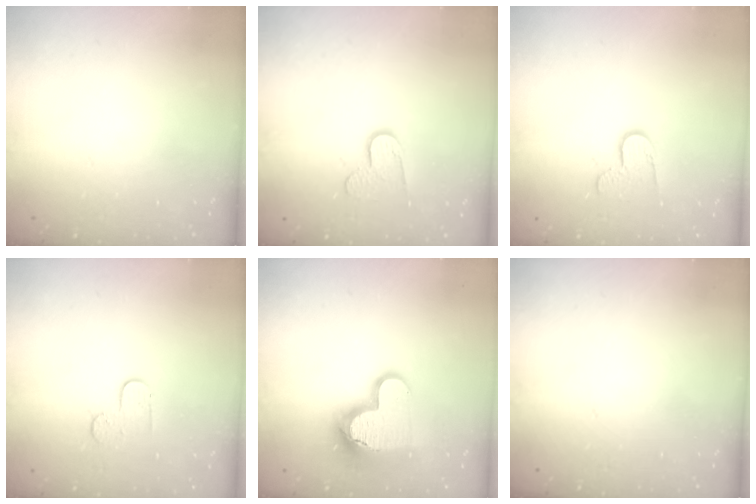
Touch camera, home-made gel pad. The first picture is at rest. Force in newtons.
{"total": 7.1, "press": 7.1, "slide": 0.5}
{"total": 7.2, "press": 7.2, "slide": 0.4}
{"total": 4.3, "press": 4.3, "slide": 0.4}
{"total": 14.6, "press": 14.5, "slide": 1.2}
{"total": 0.0}